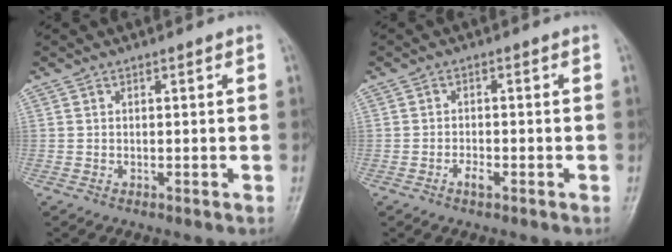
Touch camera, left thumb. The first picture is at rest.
{"total": 2.0, "force": [-1.1, 0.9, 1.5], "torque": [-0.026, 0.006, -0.021]}